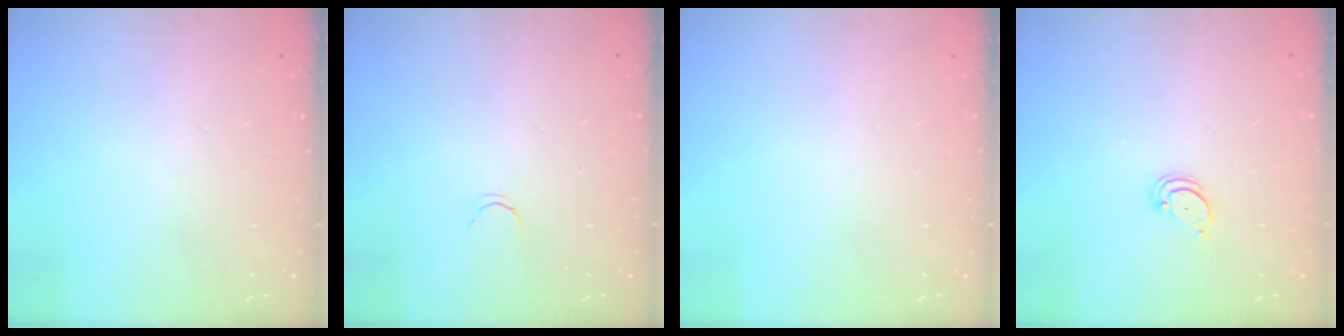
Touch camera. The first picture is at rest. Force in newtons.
{"total": 2.1, "press": 2.1, "slide": 0.4}
{"total": 0.0}
{"total": 2.0, "press": 2.0, "slide": 0.2}